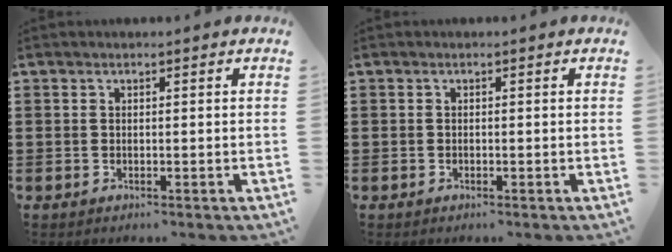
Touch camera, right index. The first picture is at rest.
{"total": 0.0}